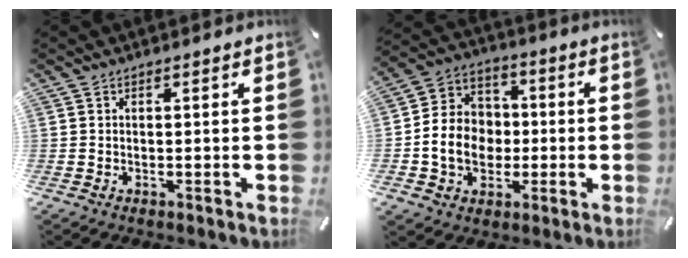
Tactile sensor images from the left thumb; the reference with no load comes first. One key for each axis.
{"total": 10.9, "fx": -2.0, "fy": 9.6, "fz": 4.5, "tx": -0.112, "ty": 0.023, "tz": -0.032}